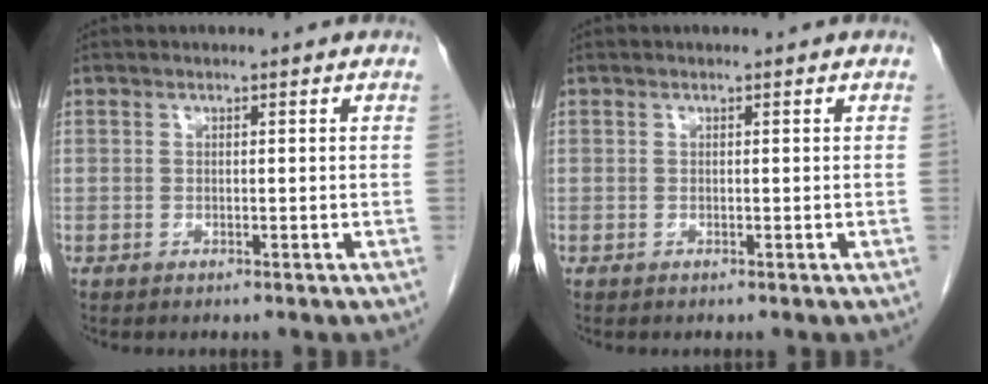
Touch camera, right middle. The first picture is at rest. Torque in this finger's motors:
{"motor_torque": [0.01, 0.00, 0.00, -0.01]}